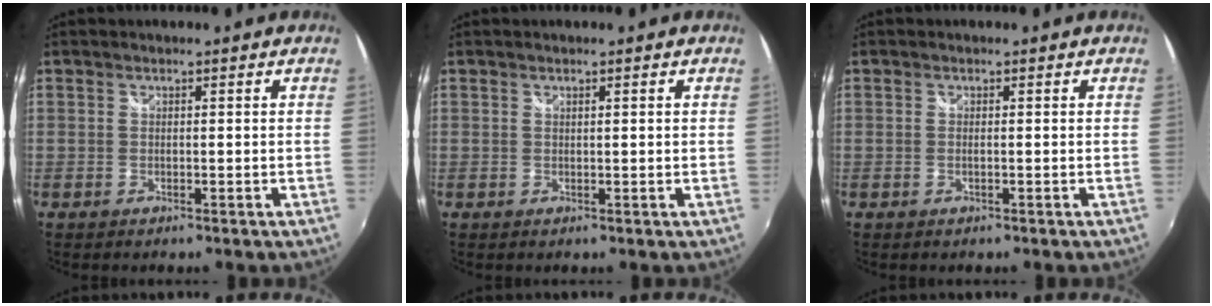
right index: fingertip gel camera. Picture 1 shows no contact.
{"total": 0.7, "force": [0.4, -0.1, 0.6], "torque": [-0.008, 0.003, 0.006]}
{"total": 0.6, "force": [-0.1, -0.2, 0.6], "torque": [-0.007, 0.004, 0.000]}